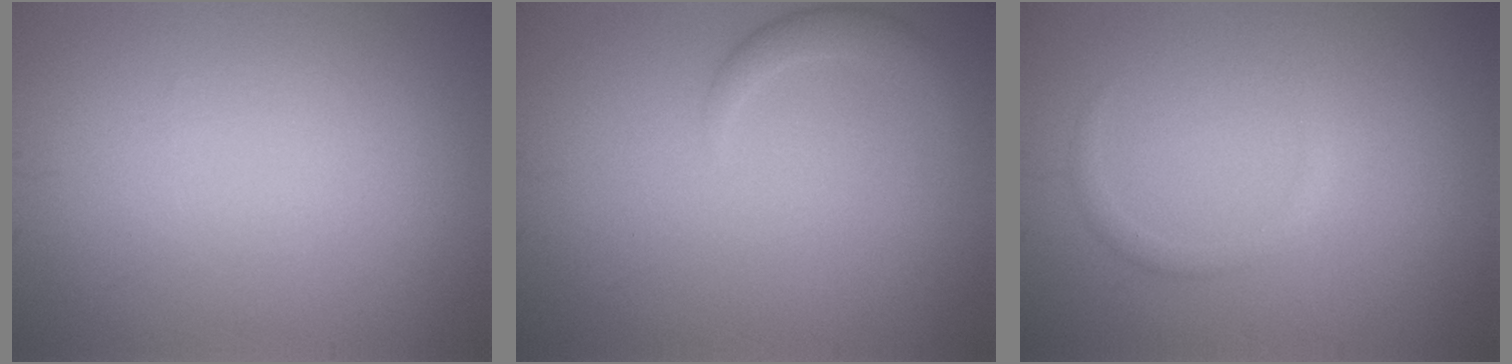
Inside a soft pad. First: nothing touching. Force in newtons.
{"total": 1.7, "press": 1.7, "slide": 0.1}
{"total": 1.0, "press": 1.0, "slide": 0.0}